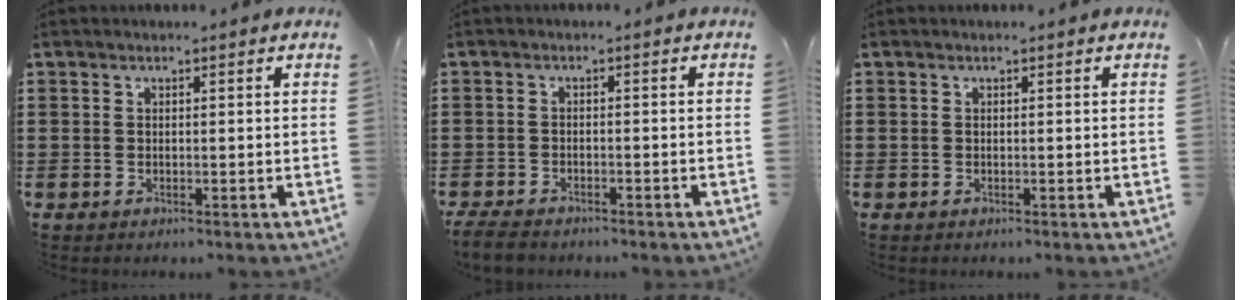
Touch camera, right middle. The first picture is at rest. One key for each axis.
{"total": 2.6, "fx": -2.5, "fy": 0.7, "fz": 0.6, "tx": -0.027, "ty": -0.002, "tz": -0.055}
{"total": 0.0}